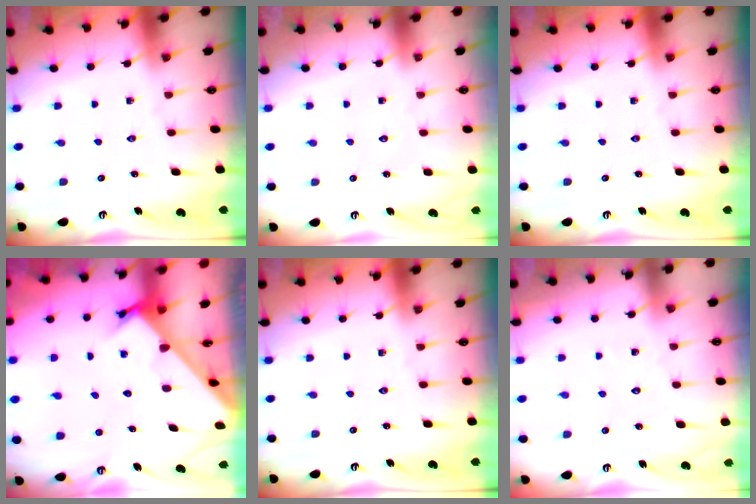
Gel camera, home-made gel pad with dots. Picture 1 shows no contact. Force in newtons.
{"total": 1.8, "press": 1.8, "slide": 0.1}
{"total": 0.0}
{"total": 2.4, "press": 2.4, "slide": 0.1}
{"total": 0.0}
{"total": 3.7, "press": 3.7, "slide": 0.4}